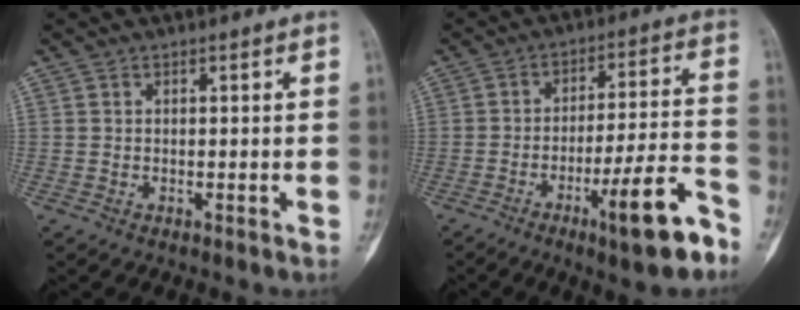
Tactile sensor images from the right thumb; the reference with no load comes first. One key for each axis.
{"total": 13.8, "fx": -7.9, "fy": 2.2, "fz": 11.1, "tx": -0.167, "ty": 0.050, "tz": -0.116}